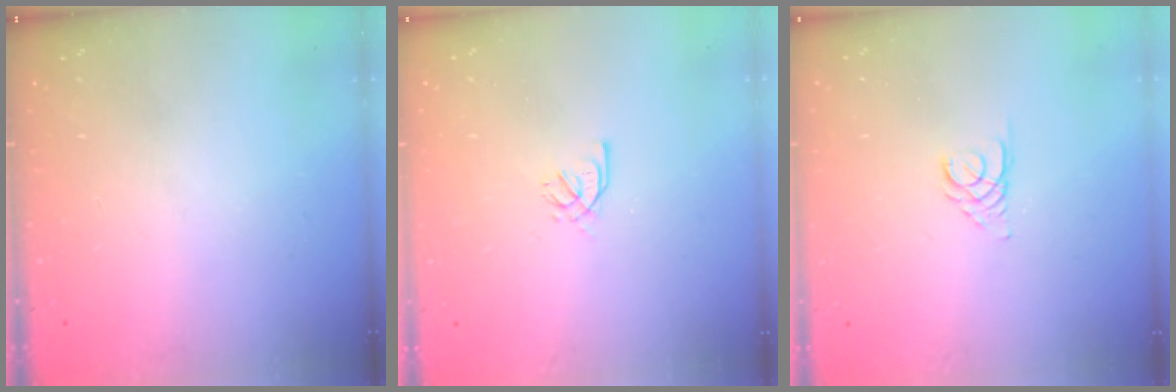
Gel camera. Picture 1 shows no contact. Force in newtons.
{"total": 1.7, "press": 1.6, "slide": 0.5}
{"total": 2.6, "press": 2.6, "slide": 0.2}